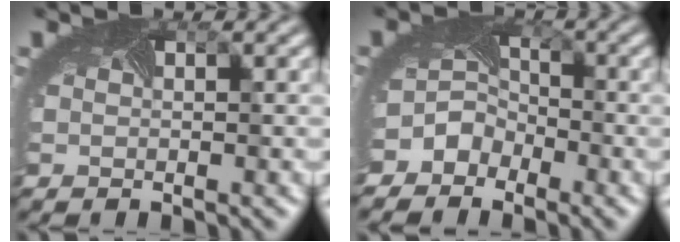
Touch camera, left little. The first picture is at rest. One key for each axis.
{"total": 3.6, "fx": -2.6, "fy": 2.5, "fz": 0.6, "tx": 0.012, "ty": 0.004, "tz": -0.049}